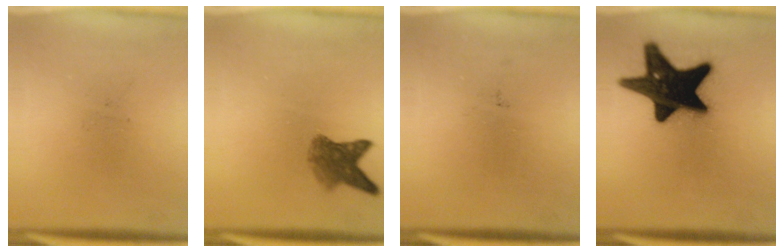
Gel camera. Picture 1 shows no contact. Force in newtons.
{"total": 4.9}
{"total": 0.0}
{"total": 18.9}